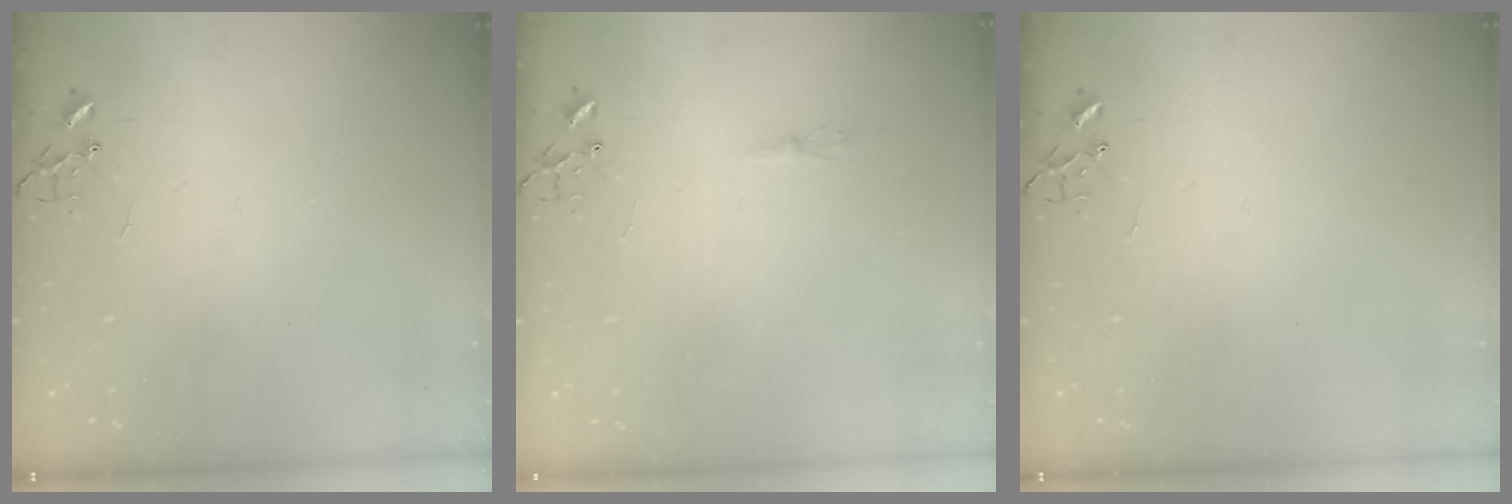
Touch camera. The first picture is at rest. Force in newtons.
{"total": 4.7, "press": 4.6, "slide": 0.6}
{"total": 0.0}